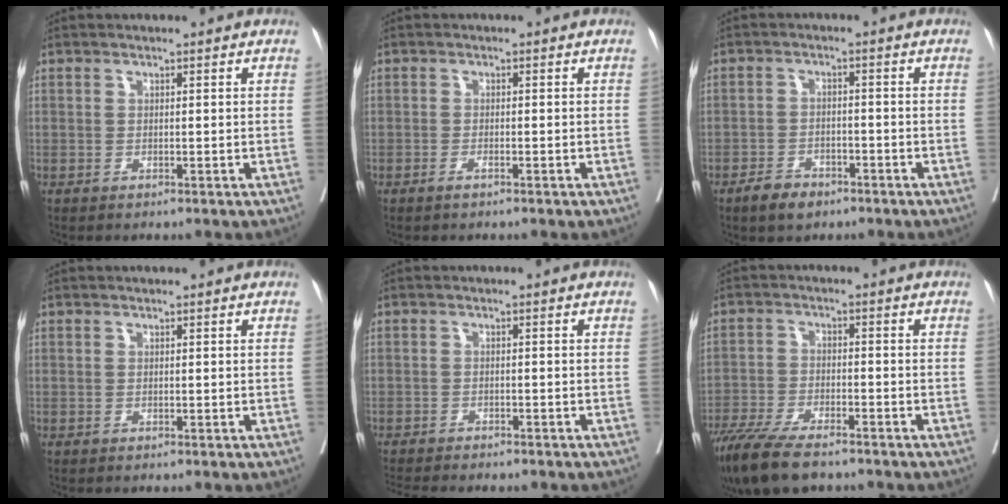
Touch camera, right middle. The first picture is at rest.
{"total": 1.4, "force": [-1.0, 0.3, 1.0], "torque": [-0.020, 0.000, -0.015]}
{"total": 4.4, "force": [-3.2, 2.1, 2.1], "torque": [-0.042, 0.000, -0.051]}
{"total": 0.0}
{"total": 7.5, "force": [-6.6, 1.5, 3.2], "torque": [-0.045, -0.002, -0.093]}
{"total": 12.1, "force": [-9.5, 2.8, 6.8], "torque": [-0.119, -0.027, -0.162]}